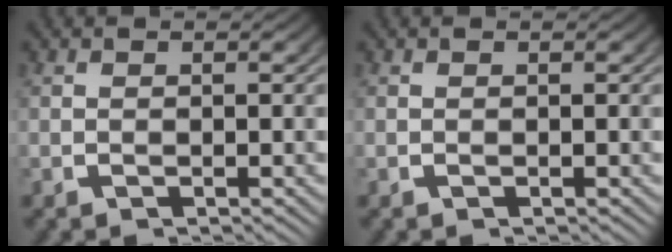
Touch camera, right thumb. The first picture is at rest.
{"total": 0.0}